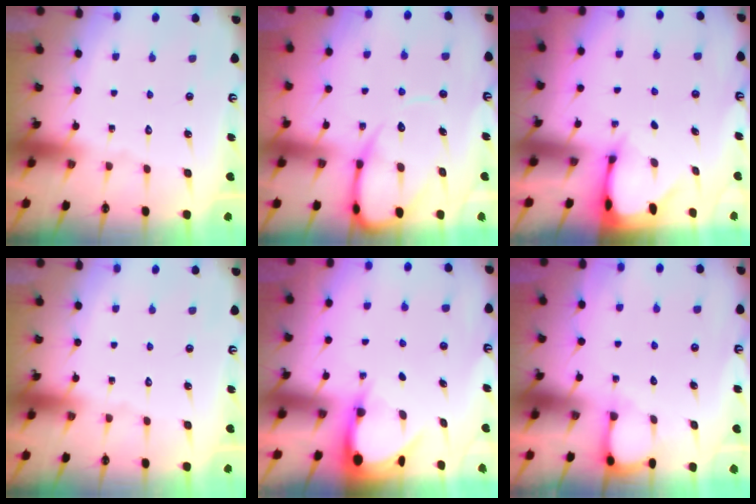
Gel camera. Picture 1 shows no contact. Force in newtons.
{"total": 9.8, "press": 9.7, "slide": 1.1}
{"total": 2.0, "press": 2.0, "slide": 0.1}
{"total": 0.0}
{"total": 4.2, "press": 4.2, "slide": 0.3}
{"total": 3.6, "press": 3.6, "slide": 0.4}